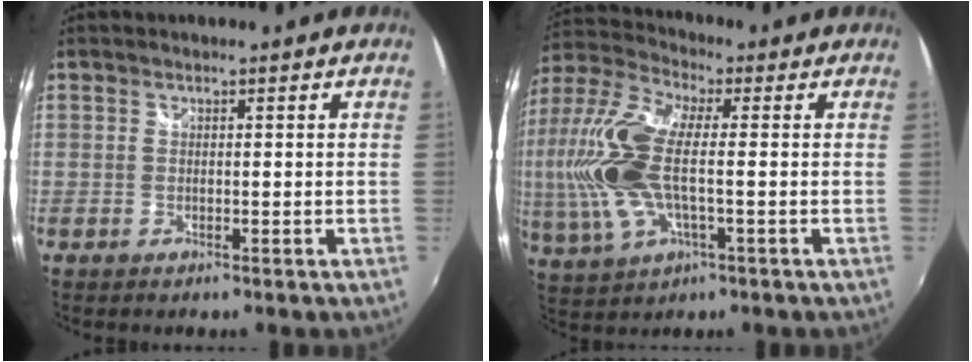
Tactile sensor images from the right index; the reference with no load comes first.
{"total": 18.2, "force": [-0.8, 7.8, 16.5], "torque": [-0.347, -0.004, -0.017]}